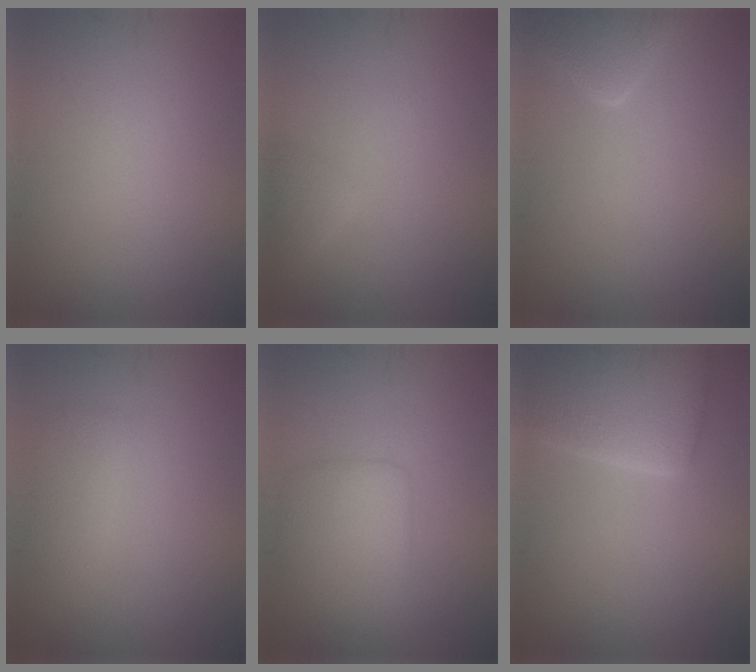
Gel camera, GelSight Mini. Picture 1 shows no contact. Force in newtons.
{"total": 1.3, "press": 1.3, "slide": 0.0}
{"total": 3.5, "press": 3.5, "slide": 0.3}
{"total": 1.9, "press": 1.9, "slide": 0.1}
{"total": 3.5, "press": 3.5, "slide": 0.1}
{"total": 6.2, "press": 6.2, "slide": 0.4}